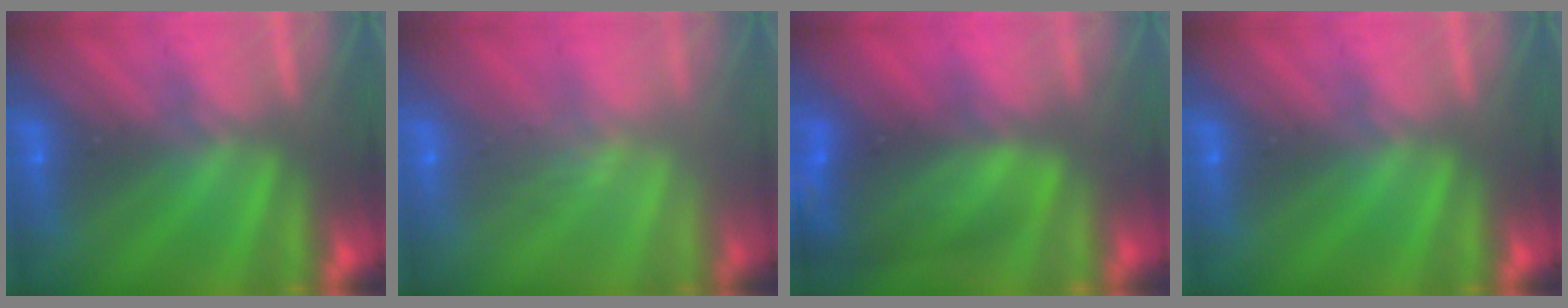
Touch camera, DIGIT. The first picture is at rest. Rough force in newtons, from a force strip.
{"total": 2.4}
{"total": 9.7}
{"total": 0.0}